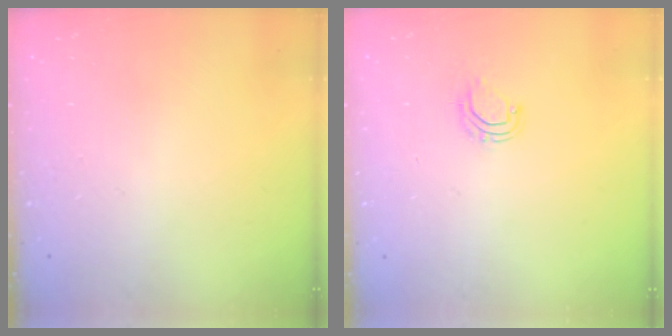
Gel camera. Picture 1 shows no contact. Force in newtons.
{"total": 6.4, "press": 6.4, "slide": 0.4}